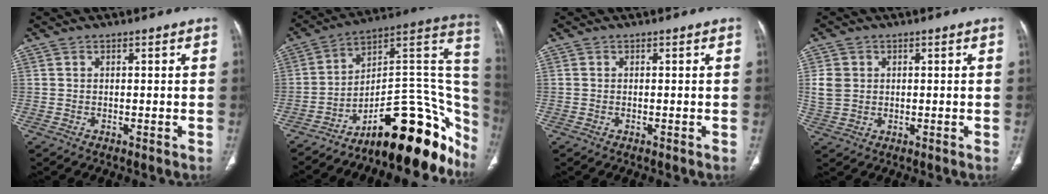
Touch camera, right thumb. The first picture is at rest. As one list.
[{"total": 25.7, "force": [-16.0, 9.8, 17.6], "torque": [-0.108, 0.132, -0.231]}, {"total": 0.0}, {"total": 4.7, "force": [0.7, 4.0, 2.4], "torque": [-0.041, 0.001, 0.017]}]